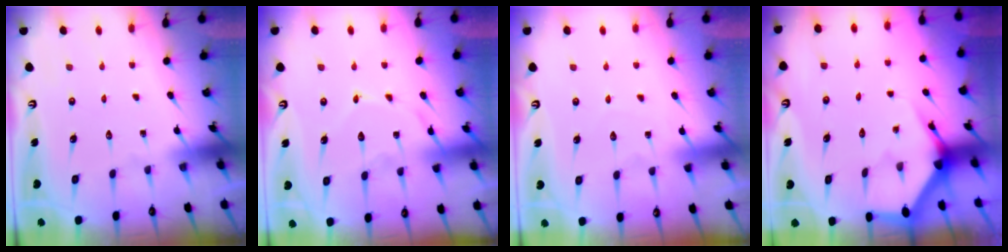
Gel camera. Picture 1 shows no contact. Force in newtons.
{"total": 10.0, "press": 10.0, "slide": 0.9}
{"total": 3.2, "press": 3.2, "slide": 0.5}
{"total": 3.5, "press": 3.5, "slide": 0.2}